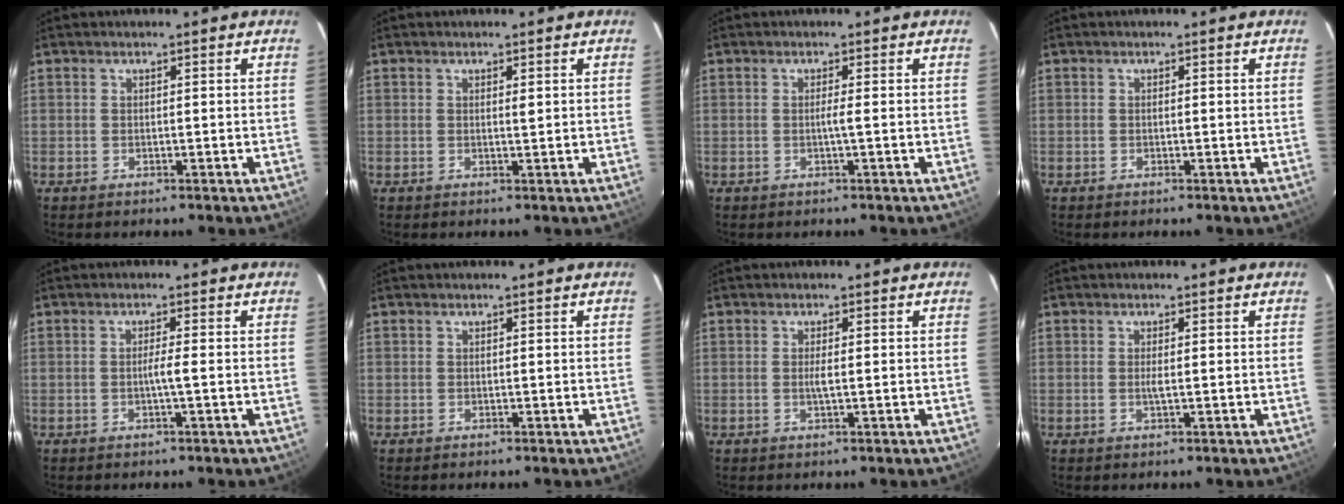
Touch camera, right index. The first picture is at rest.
{"total": 0.7, "force": [0.2, 0.1, 0.7], "torque": [-0.013, -0.001, 0.002]}
{"total": 1.1, "force": [-0.2, -0.3, 1.0], "torque": [-0.018, 0.001, -0.006]}
{"total": 0.0}
{"total": 1.8, "force": [-0.4, -0.3, 1.7], "torque": [-0.031, 0.000, -0.008]}
{"total": 0.0}
{"total": 1.6, "force": [-0.1, 0.1, 1.6], "torque": [-0.035, 0.000, -0.002]}
{"total": 1.3, "force": [-0.1, 0.1, 1.3], "torque": [-0.028, -0.001, -0.002]}